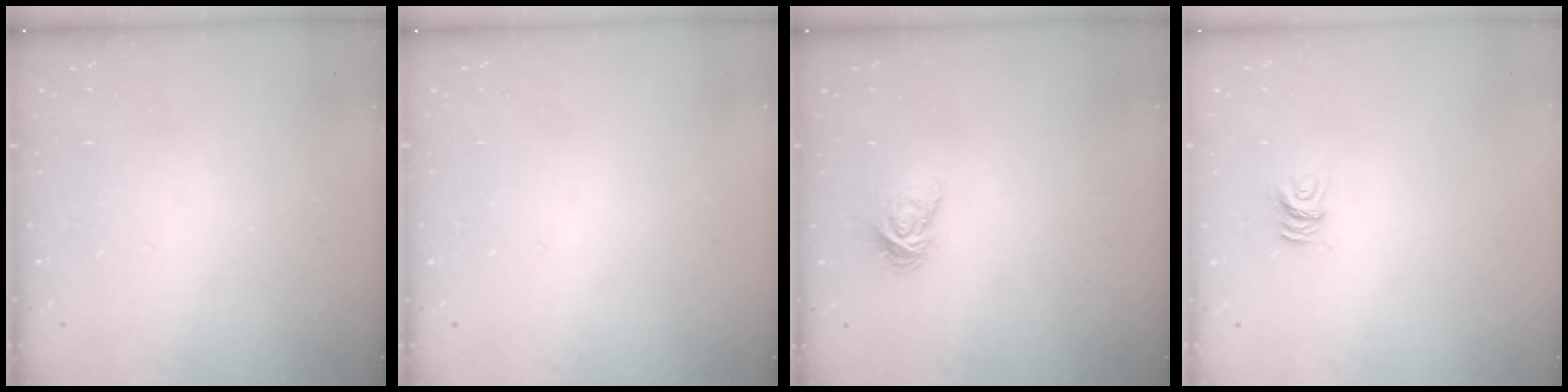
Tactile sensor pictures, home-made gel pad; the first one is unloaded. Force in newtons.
{"total": 0.0}
{"total": 5.0, "press": 4.9, "slide": 0.7}
{"total": 6.1, "press": 6.1, "slide": 0.3}